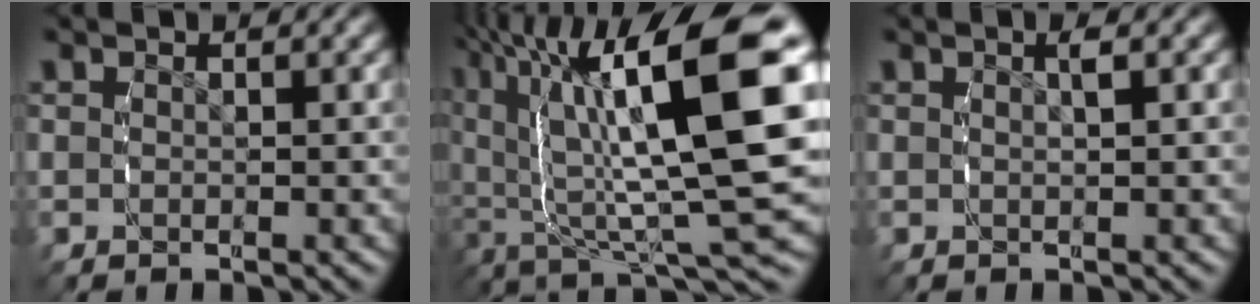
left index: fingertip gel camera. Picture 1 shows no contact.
{"total": 16.3, "force": [1.0, 6.8, 14.8], "torque": [-0.204, 0.008, 0.021]}
{"total": 0.8, "force": [0.3, -0.3, 0.7], "torque": [-0.013, 0.001, 0.010]}